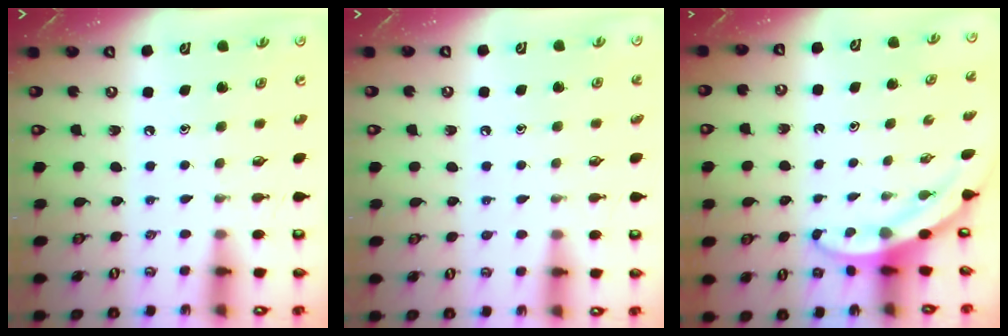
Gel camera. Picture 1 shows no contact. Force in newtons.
{"total": 2.7, "press": 2.6, "slide": 0.7}
{"total": 3.4, "press": 3.4, "slide": 0.1}